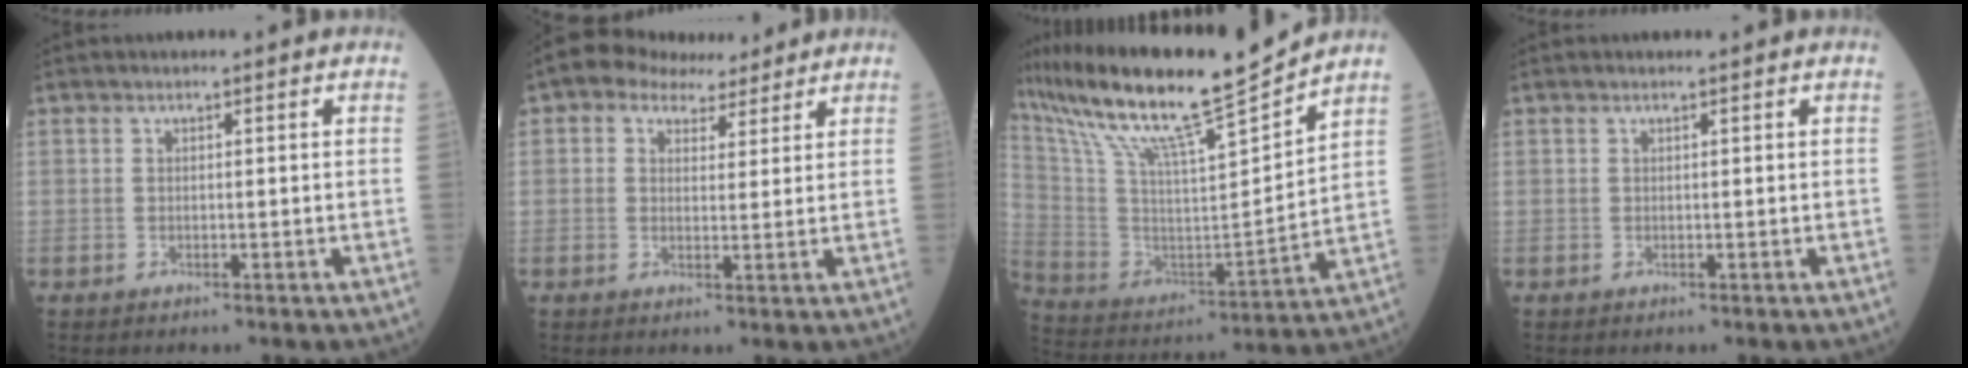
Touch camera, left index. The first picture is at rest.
{"total": 6.1, "force": [4.5, 3.5, 2.0], "torque": [-0.035, 0.024, 0.073]}
{"total": 19.7, "force": [16.6, -0.1, 10.7], "torque": [-0.208, -0.011, 0.295]}
{"total": 0.0}